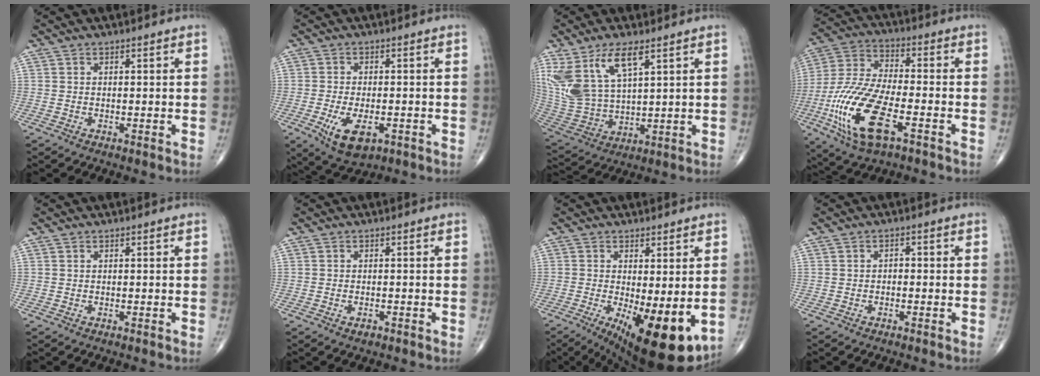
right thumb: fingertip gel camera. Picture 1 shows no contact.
{"total": 8.3, "force": [-3.1, 4.2, 6.5], "torque": [-0.111, -0.002, -0.041]}
{"total": 15.2, "force": [7.5, 6.5, 11.6], "torque": [-0.244, -0.027, 0.164]}
{"total": 19.5, "force": [-7.1, 7.9, 16.3], "torque": [-0.350, 0.015, -0.127]}
{"total": 0.0}
{"total": 1.3, "force": [-0.8, 0.7, 0.8], "torque": [-0.015, 0.003, -0.010]}
{"total": 14.7, "force": [-3.5, 5.3, 13.3], "torque": [-0.181, -0.028, -0.034]}
{"total": 1.3, "force": [-0.3, 0.9, 0.9], "torque": [-0.005, 0.006, -0.009]}